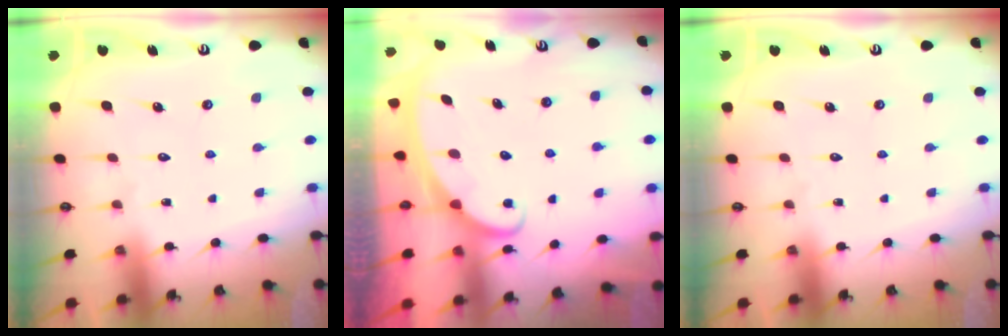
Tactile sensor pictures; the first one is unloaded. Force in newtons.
{"total": 2.5, "press": 2.5, "slide": 0.4}
{"total": 0.0}